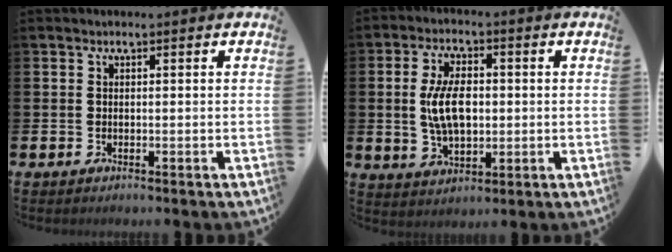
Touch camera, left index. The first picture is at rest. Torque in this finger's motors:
{"motor_torque": [1.00, 0.05, 0.75, 0.21]}